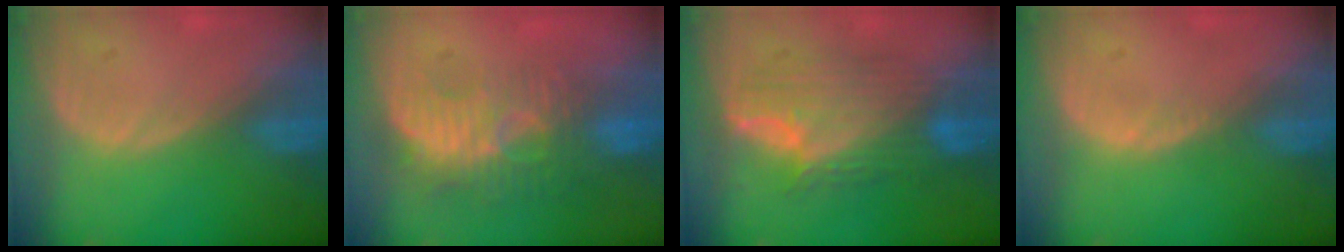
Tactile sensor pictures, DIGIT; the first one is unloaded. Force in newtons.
{"total": 9.4, "press": 8.7, "slide": 3.6}
{"total": 8.6, "press": 8.6, "slide": 0.3}
{"total": 0.7, "press": 0.6, "slide": 0.3}